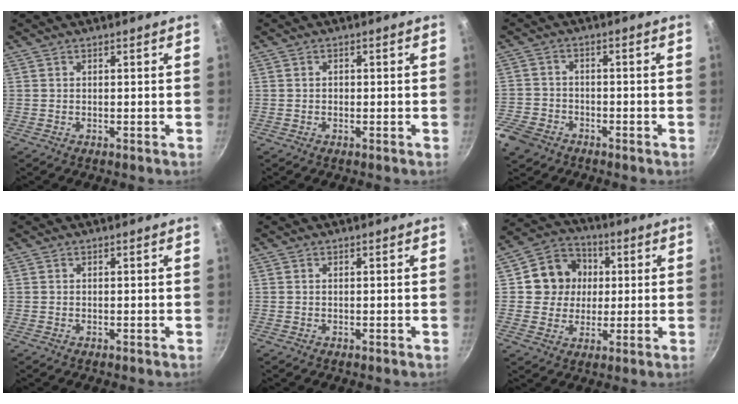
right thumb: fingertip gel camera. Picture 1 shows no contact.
{"total": 0.6, "force": [-0.1, 0.6, 0.3], "torque": [0.000, 0.002, -0.004]}
{"total": 7.3, "force": [-4.7, 4.9, 2.7], "torque": [-0.060, 0.014, -0.090]}
{"total": 0.0}
{"total": 0.0}
{"total": 11.5, "force": [1.4, 10.5, 4.6], "torque": [-0.035, 0.011, 0.019]}